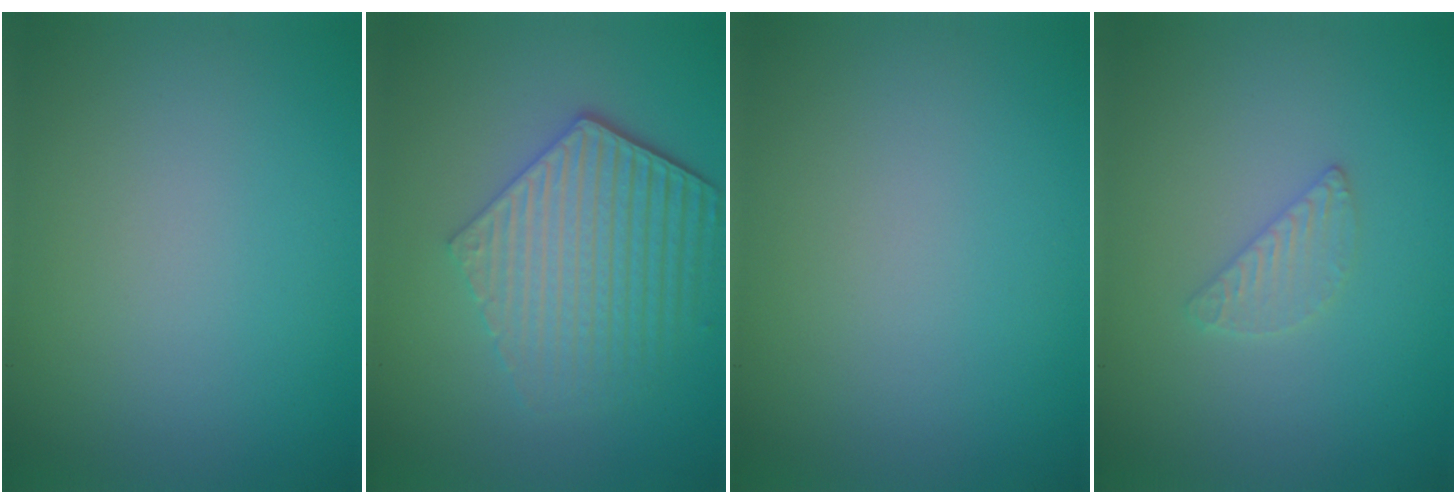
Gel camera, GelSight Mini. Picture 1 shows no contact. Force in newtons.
{"total": 5.8, "press": 4.3, "slide": 3.9}
{"total": 0.0}
{"total": 1.5, "press": 1.5, "slide": 0.2}